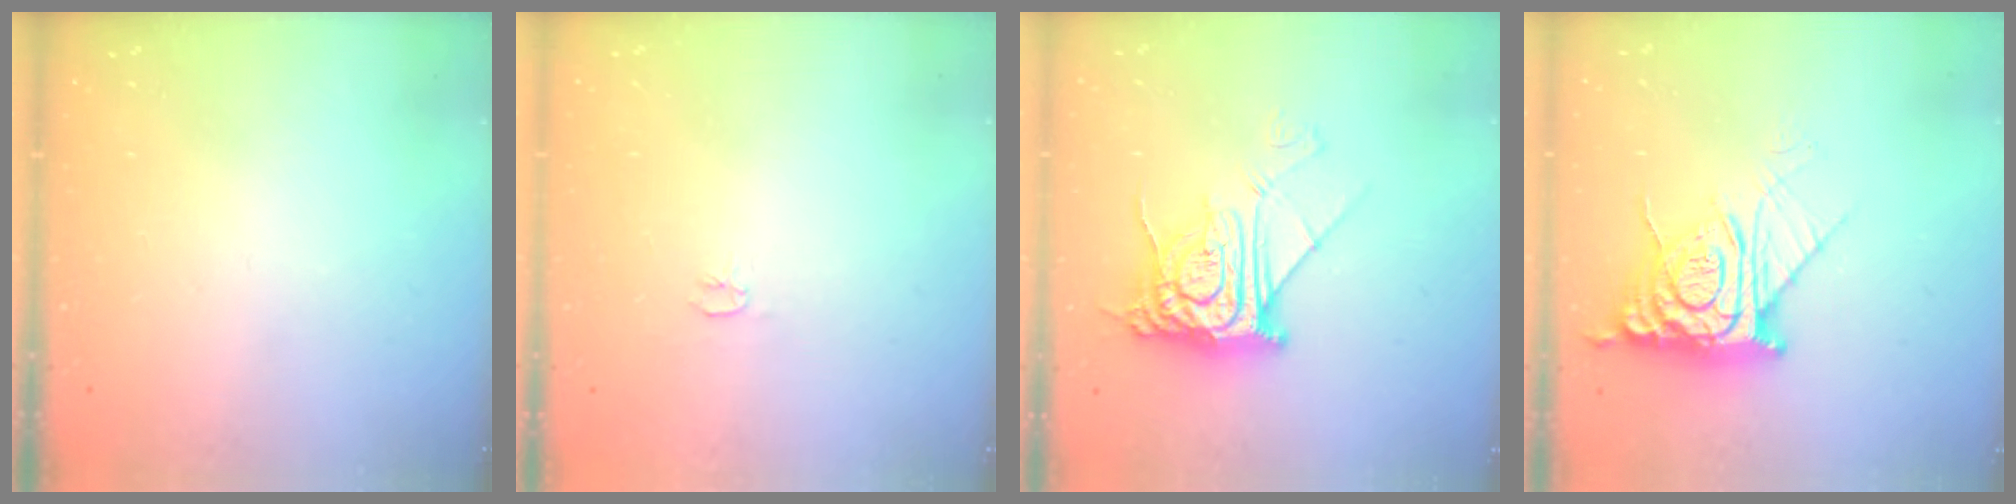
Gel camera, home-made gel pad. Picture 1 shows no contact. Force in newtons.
{"total": 2.5, "press": 2.5, "slide": 0.3}
{"total": 12.2, "press": 12.1, "slide": 1.3}
{"total": 13.2, "press": 13.1, "slide": 1.6}